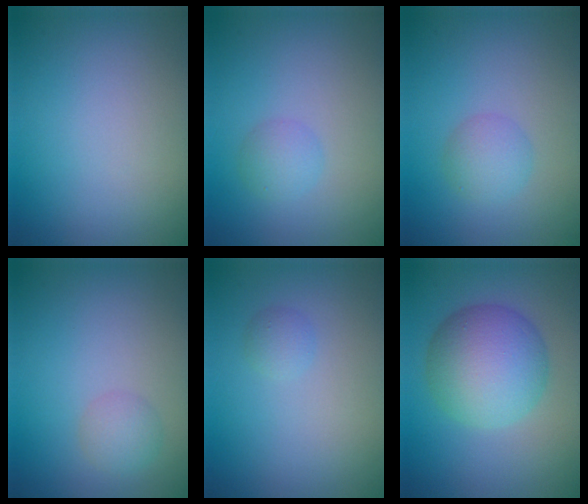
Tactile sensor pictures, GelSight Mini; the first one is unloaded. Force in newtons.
{"total": 1.7, "press": 1.7, "slide": 0.1}
{"total": 2.2, "press": 2.2, "slide": 0.1}
{"total": 1.6, "press": 1.6, "slide": 0.1}
{"total": 0.9, "press": 0.9, "slide": 0.0}
{"total": 7.1, "press": 7.1, "slide": 0.1}